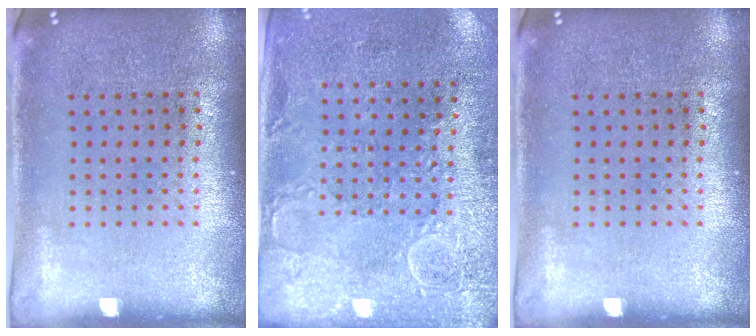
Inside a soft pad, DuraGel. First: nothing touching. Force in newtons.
{"total": 2.9, "press": 2.5, "slide": 1.5}
{"total": 0.0}